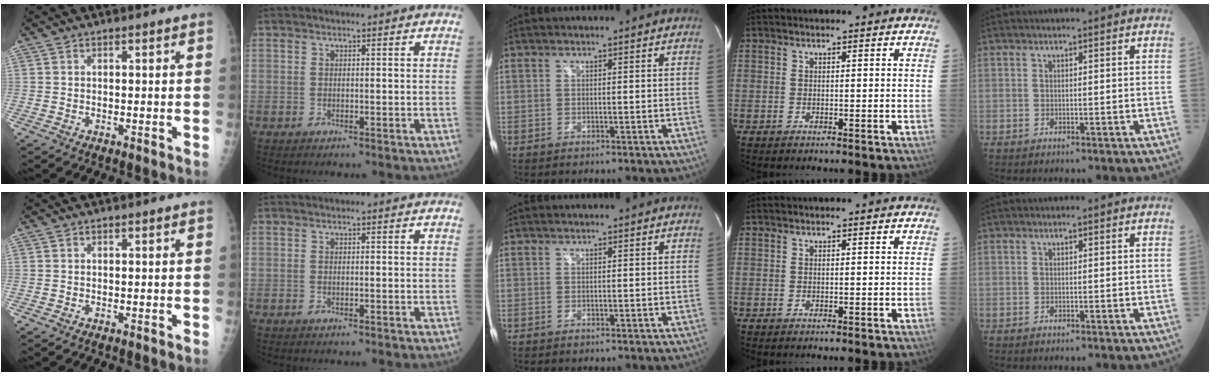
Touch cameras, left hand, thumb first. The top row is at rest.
{}